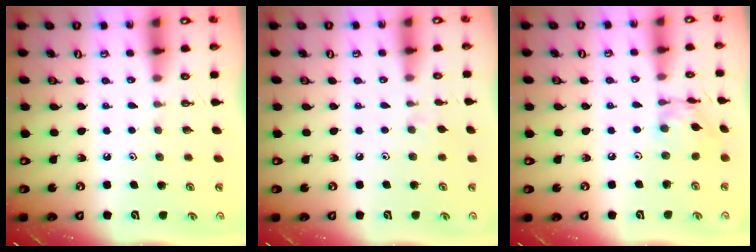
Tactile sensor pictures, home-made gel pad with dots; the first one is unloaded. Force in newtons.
{"total": 3.9, "press": 3.8, "slide": 0.6}
{"total": 7.6, "press": 7.6, "slide": 0.3}